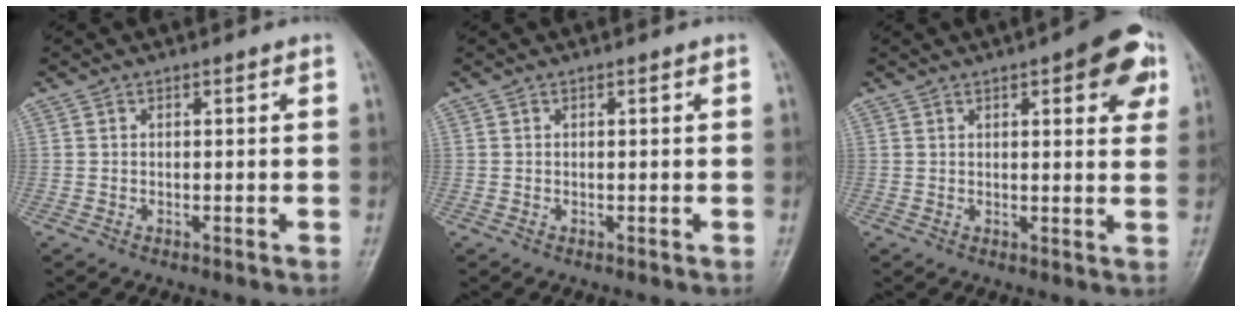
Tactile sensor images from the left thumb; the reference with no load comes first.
{"total": 0.0}
{"total": 9.9, "force": [4.4, 3.3, 8.2], "torque": [-0.071, -0.007, 0.045]}